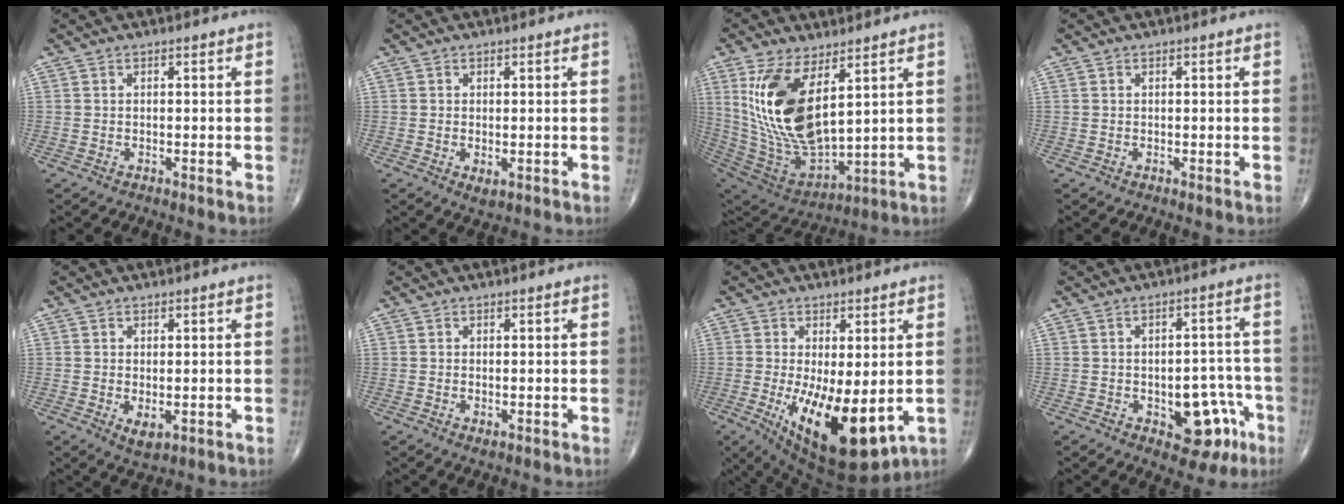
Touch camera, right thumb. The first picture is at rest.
{"total": 1.8, "force": [-0.3, 0.9, 1.5], "torque": [-0.022, -0.004, -0.002]}
{"total": 19.6, "force": [6.6, 9.1, 16.1], "torque": [-0.311, -0.038, 0.146]}
{"total": 0.0}
{"total": 3.0, "force": [-0.5, 1.6, 2.5], "torque": [-0.036, -0.008, 0.002]}
{"total": 0.9, "force": [-0.2, 0.5, 0.8], "torque": [-0.014, -0.004, -0.001]}
{"total": 15.8, "force": [-3.1, 6.3, 14.2], "torque": [-0.227, -0.034, -0.025]}
{"total": 10.8, "force": [-4.2, 6.2, 7.7], "torque": [-0.056, 0.038, -0.045]}